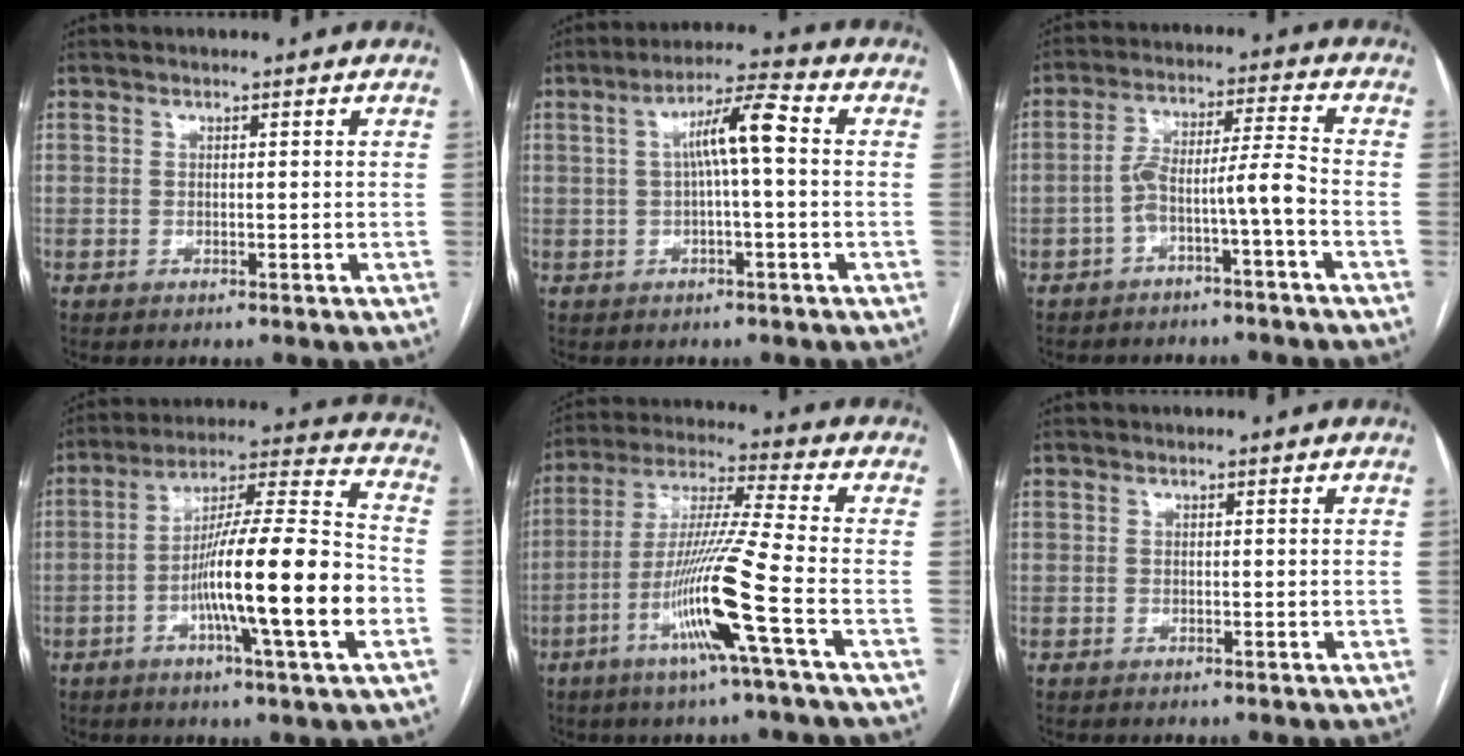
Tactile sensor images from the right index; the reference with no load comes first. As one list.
[{"total": 7.3, "force": [0.7, 0.6, 7.2], "torque": [-0.124, 0.025, 0.009]}, {"total": 6.8, "force": [-3.2, -0.4, 6.0], "torque": [-0.107, 0.032, -0.051]}, {"total": 18.2, "force": [-4.9, 0.2, 17.5], "torque": [-0.289, 0.002, -0.085]}, {"total": 14.2, "force": [-5.4, -1.9, 13.0], "torque": [-0.254, -0.013, -0.108]}, {"total": 0.0}]